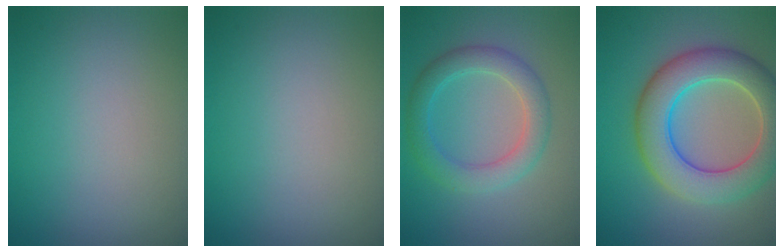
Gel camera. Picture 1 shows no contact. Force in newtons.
{"total": 0.0}
{"total": 3.8, "press": 3.8, "slide": 0.1}
{"total": 7.9, "press": 7.9, "slide": 0.3}